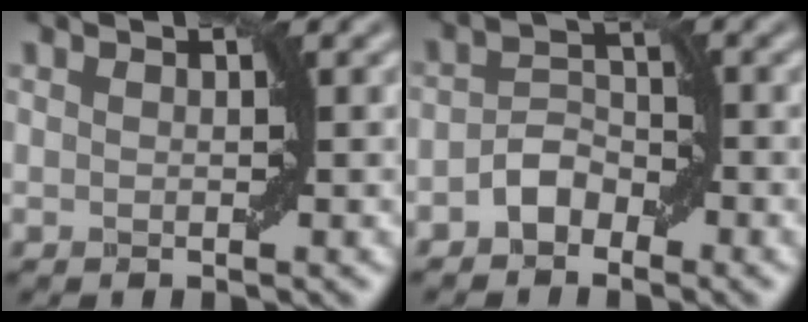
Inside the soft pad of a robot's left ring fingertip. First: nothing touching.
{"total": 2.5, "force": [-1.6, 1.5, 1.1], "torque": [-0.018, 0.015, -0.031]}